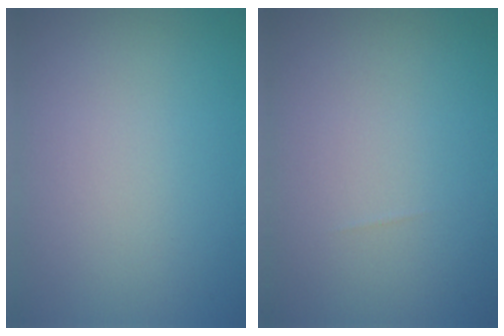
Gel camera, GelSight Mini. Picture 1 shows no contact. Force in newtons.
{"total": 0.0}